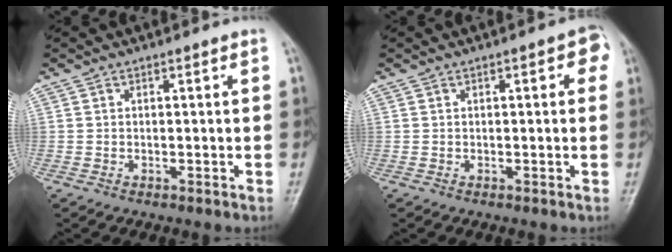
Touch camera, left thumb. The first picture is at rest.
{"total": 3.2, "force": [0.9, 1.4, 2.7], "torque": [-0.019, 0.004, 0.003]}